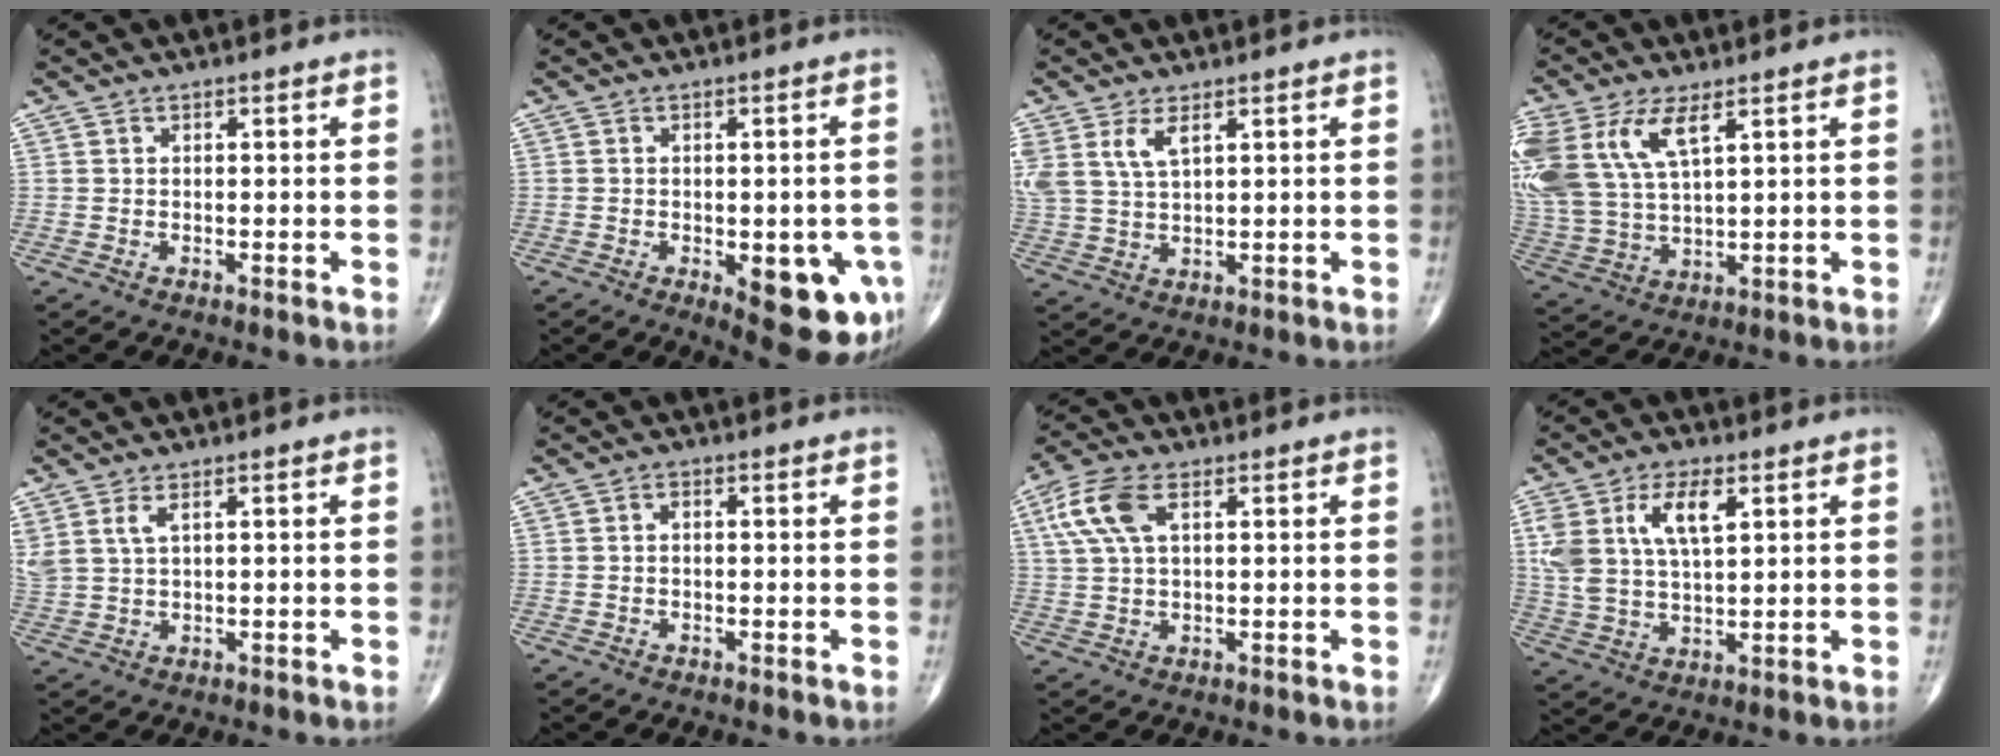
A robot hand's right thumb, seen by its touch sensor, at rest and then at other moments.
{"total": 12.5, "force": [-4.1, 5.2, 10.6], "torque": [-0.105, -0.003, -0.037]}
{"total": 6.5, "force": [3.2, 2.9, 4.9], "torque": [-0.111, -0.005, 0.072]}
{"total": 17.5, "force": [7.3, 8.4, 13.5], "torque": [-0.327, -0.005, 0.149]}
{"total": 4.4, "force": [2.2, 1.8, 3.4], "torque": [-0.087, -0.001, 0.055]}
{"total": 0.8, "force": [-0.2, 0.5, 0.7], "torque": [-0.008, 0.002, -0.006]}
{"total": 8.3, "force": [3.0, 3.9, 6.7], "torque": [-0.160, 0.014, 0.060]}
{"total": 10.8, "force": [4.1, 4.9, 8.7], "torque": [-0.176, -0.003, 0.083]}